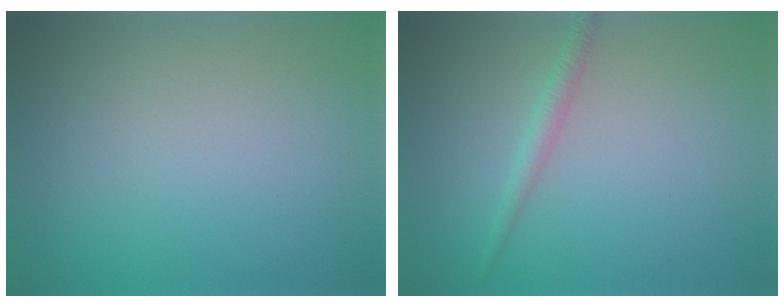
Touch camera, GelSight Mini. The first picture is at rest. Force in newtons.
{"total": 1.4, "press": 1.4, "slide": 0.0}